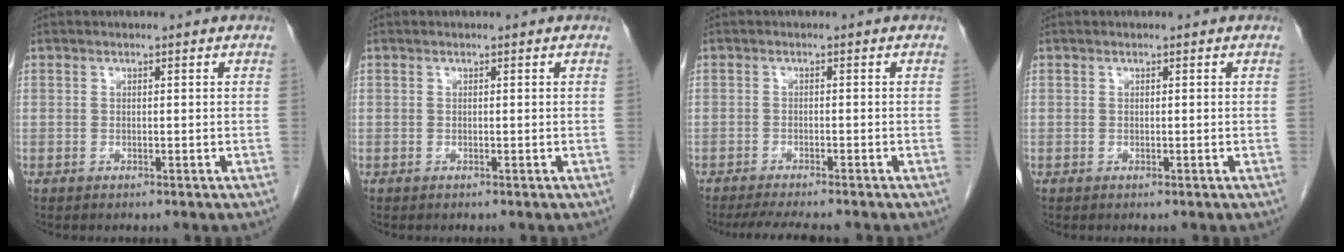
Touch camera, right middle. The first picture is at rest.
{"total": 0.0}
{"total": 6.9, "force": [-5.9, 0.9, 3.3], "torque": [-0.047, -0.014, -0.090]}
{"total": 0.0}